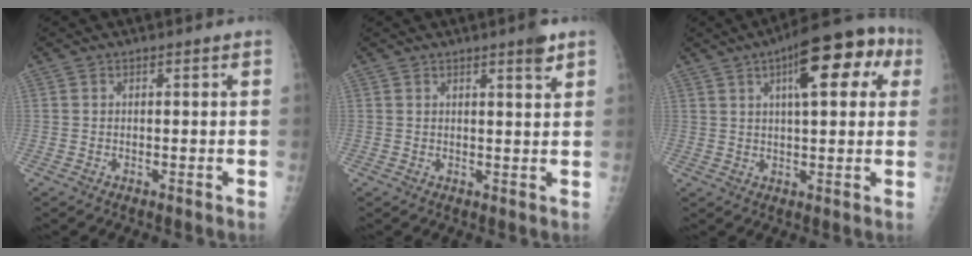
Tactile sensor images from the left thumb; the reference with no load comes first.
{"total": 3.2, "force": [2.2, 0.3, 2.4], "torque": [-0.030, -0.014, 0.029]}
{"total": 14.8, "force": [5.6, 5.8, 12.5], "torque": [-0.141, 0.017, 0.071]}